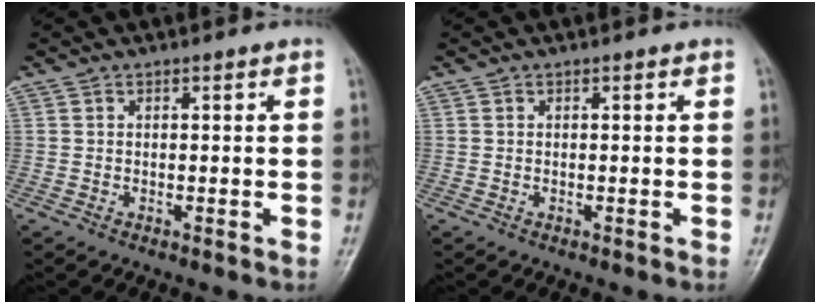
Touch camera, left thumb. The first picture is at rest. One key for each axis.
{"total": 0.0}